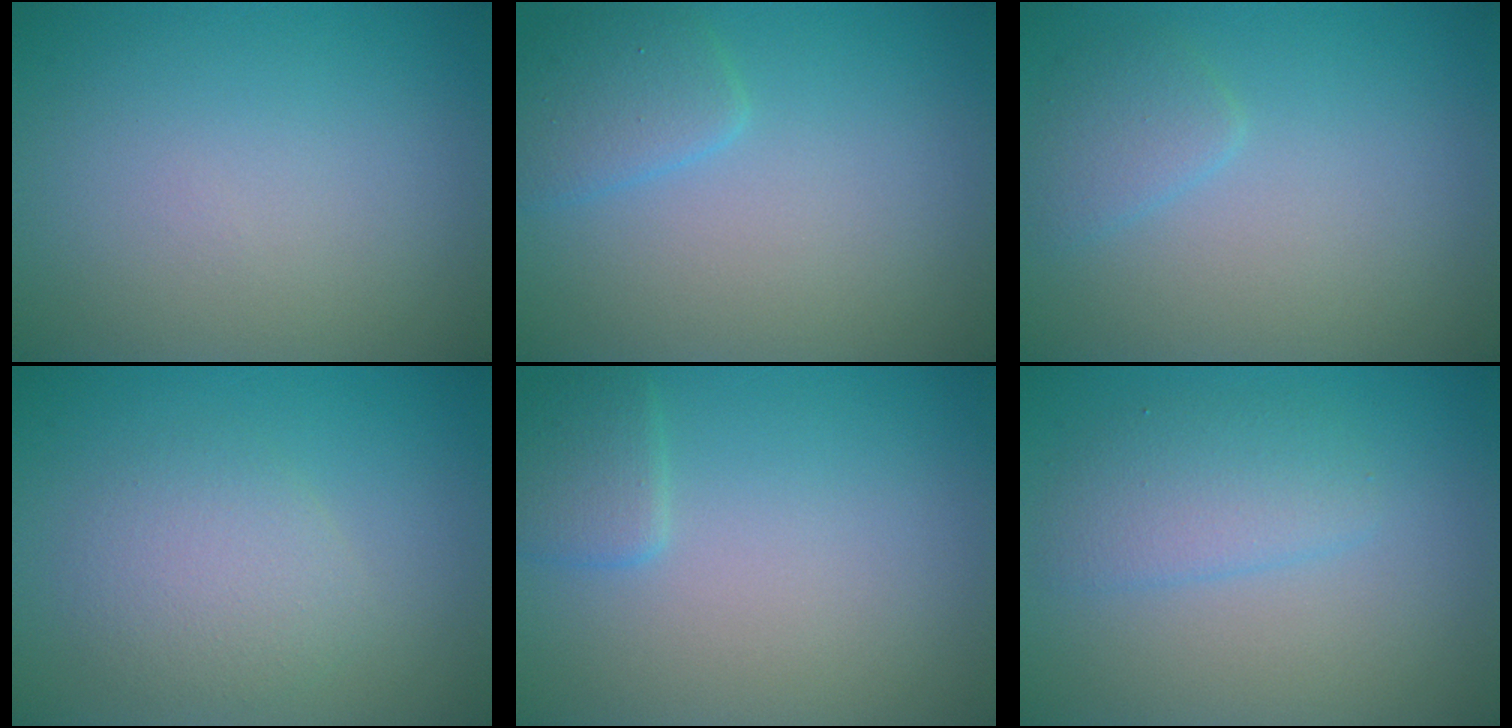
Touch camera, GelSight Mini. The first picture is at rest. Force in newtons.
{"total": 2.3, "press": 2.3, "slide": 0.1}
{"total": 1.8, "press": 1.8, "slide": 0.1}
{"total": 3.0, "press": 3.0, "slide": 0.0}
{"total": 1.8, "press": 1.8, "slide": 0.1}
{"total": 2.8, "press": 2.8, "slide": 0.1}